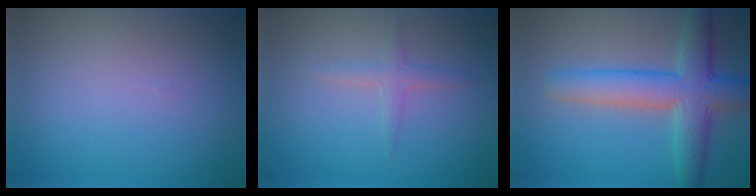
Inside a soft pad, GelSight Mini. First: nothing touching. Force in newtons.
{"total": 1.9, "press": 1.9, "slide": 0.1}
{"total": 6.6, "press": 6.6, "slide": 0.3}